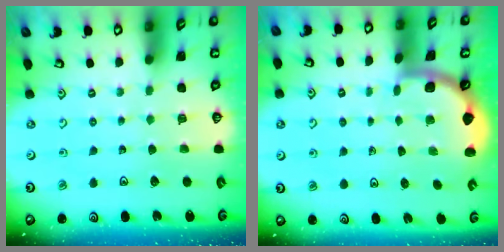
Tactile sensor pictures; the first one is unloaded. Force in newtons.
{"total": 1.8, "press": 1.8, "slide": 0.1}